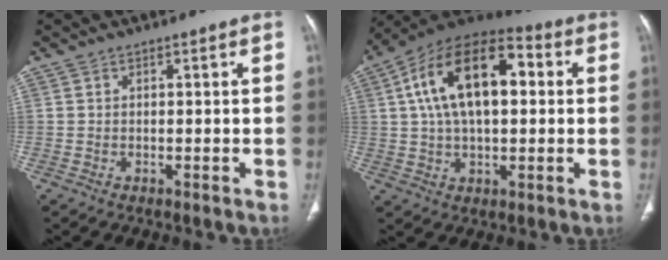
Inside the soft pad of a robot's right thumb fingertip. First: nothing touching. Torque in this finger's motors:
{"motor_torque": [0.73, 4.28, 1.88, 0.20, 0.56]}